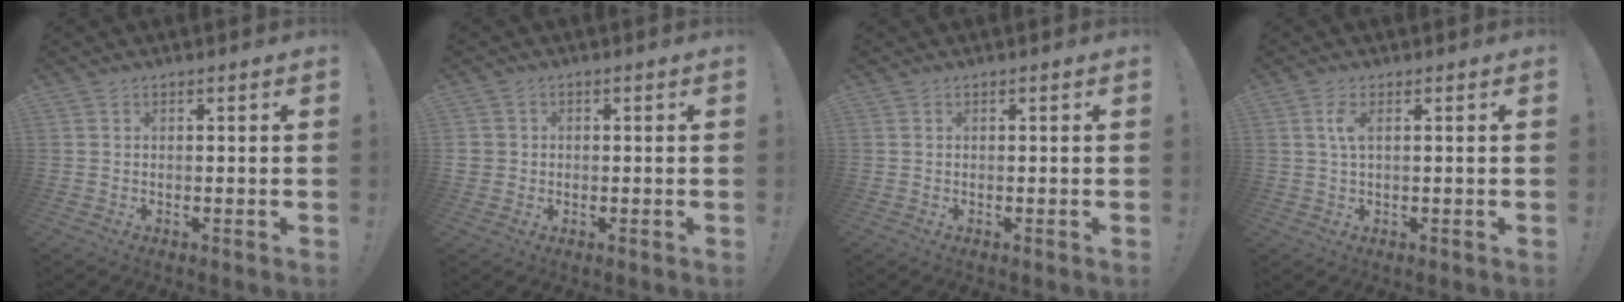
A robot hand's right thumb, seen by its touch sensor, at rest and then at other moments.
{"total": 2.2, "force": [0.0, 2.2, 0.5], "torque": [-0.004, 0.002, 0.001]}
{"total": 0.0}
{"total": 3.6, "force": [1.0, 1.1, 3.3], "torque": [-0.068, 0.005, 0.016]}